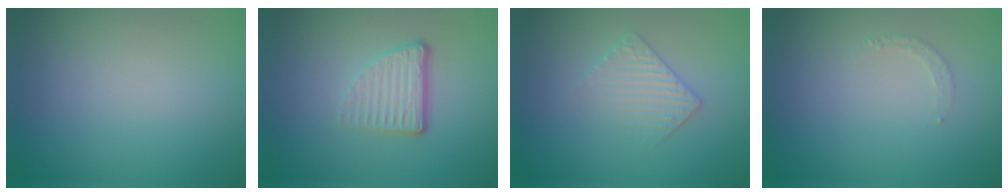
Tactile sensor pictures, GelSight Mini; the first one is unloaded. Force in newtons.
{"total": 3.7, "press": 2.5, "slide": 2.7}
{"total": 2.5, "press": 2.4, "slide": 0.5}
{"total": 0.9, "press": 0.9, "slide": 0.2}